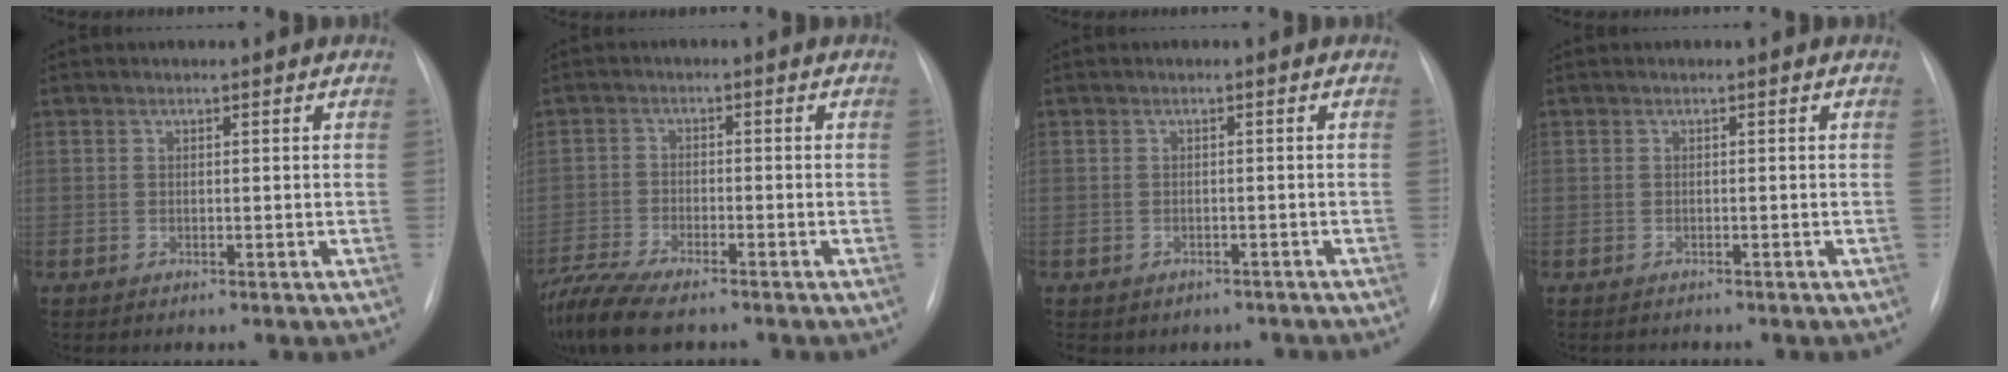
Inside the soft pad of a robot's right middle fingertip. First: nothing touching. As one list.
[{"total": 10.6, "force": [-8.7, 2.3, 5.6], "torque": [-0.112, -0.018, -0.149]}, {"total": 4.3, "force": [-3.5, 2.5, 0.6], "torque": [-0.007, 0.015, -0.037]}, {"total": 1.4, "force": [-1.3, 0.5, 0.1], "torque": [-0.003, -0.001, -0.016]}]